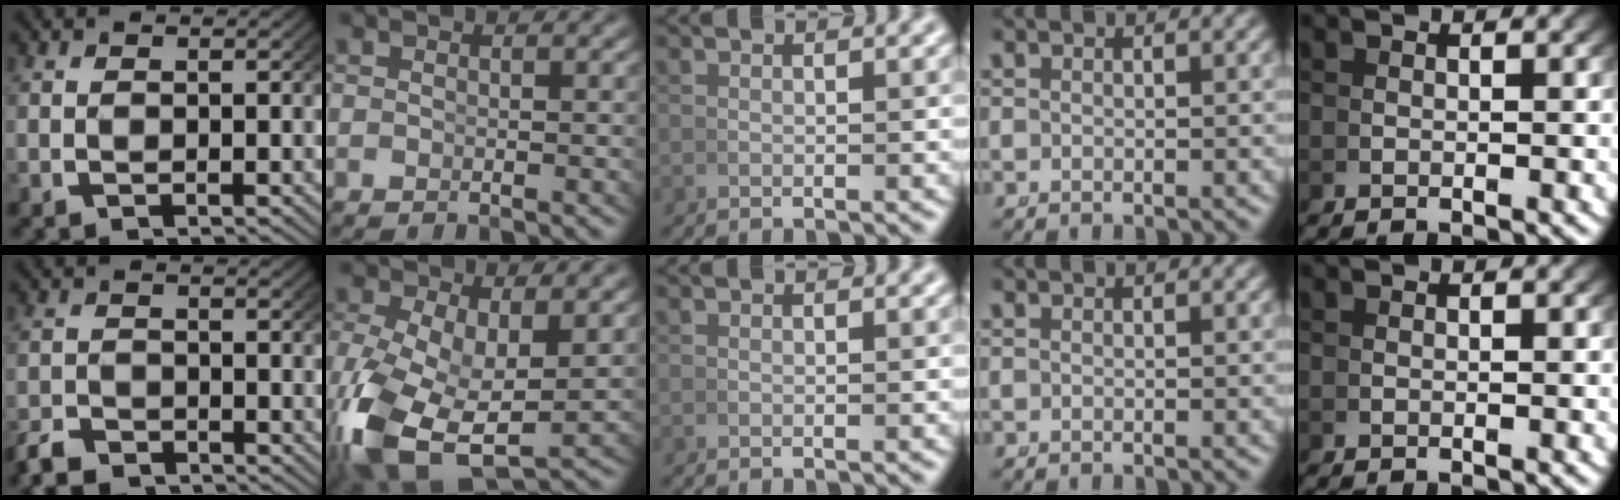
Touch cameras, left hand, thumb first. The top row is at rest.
{"thumb": {"total": 3.7, "force": [-3.4, 1.1, 0.5], "torque": [-0.014, -0.019, -0.059]}, "index": {"total": 9.7, "force": [-3.5, 5.5, 7.2], "torque": [-0.186, -0.075, -0.016]}}